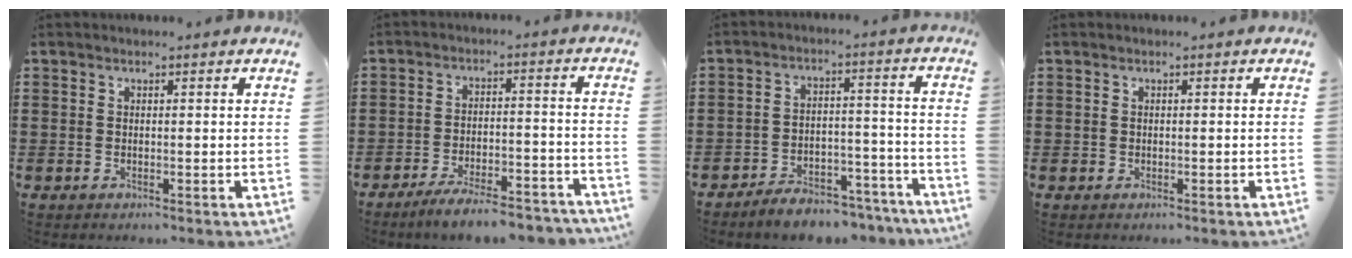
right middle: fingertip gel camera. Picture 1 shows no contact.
{"total": 6.9, "force": [-6.2, 0.3, 2.9], "torque": [-0.048, -0.002, -0.115]}
{"total": 5.8, "force": [-5.7, 1.0, 0.4], "torque": [-0.005, 0.018, -0.112]}
{"total": 0.0}